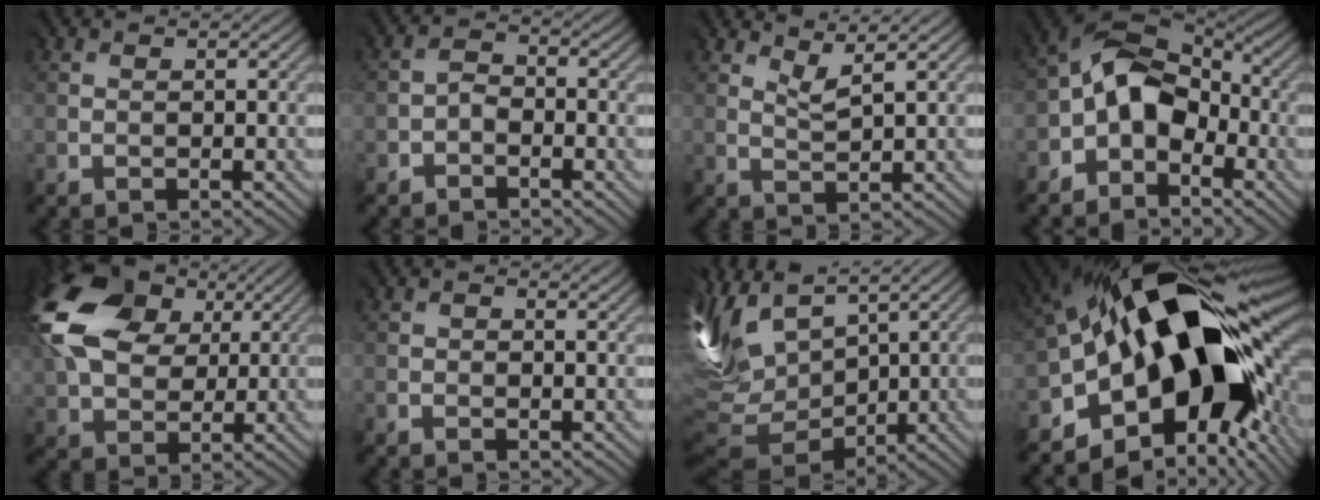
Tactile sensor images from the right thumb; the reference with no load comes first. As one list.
[{"total": 1.8, "force": [-1.4, 0.9, 0.5], "torque": [-0.012, 0.005, -0.035]}, {"total": 2.4, "force": [2.1, 0.2, 1.2], "torque": [-0.030, -0.002, 0.046]}, {"total": 7.8, "force": [-2.5, 5.2, 5.2], "torque": [-0.090, 0.011, -0.067]}, {"total": 16.6, "force": [6.3, 11.1, 10.6], "torque": [-0.249, 0.035, 0.116]}, {"total": 1.1, "force": [0.5, 0.5, 0.9], "torque": [-0.017, -0.003, 0.005]}, {"total": 13.6, "force": [3.6, 8.5, 10.0], "torque": [-0.270, 0.019, 0.063]}, {"total": 19.6, "force": [-1.7, 11.4, 15.9], "torque": [-0.270, -0.015, -0.036]}]